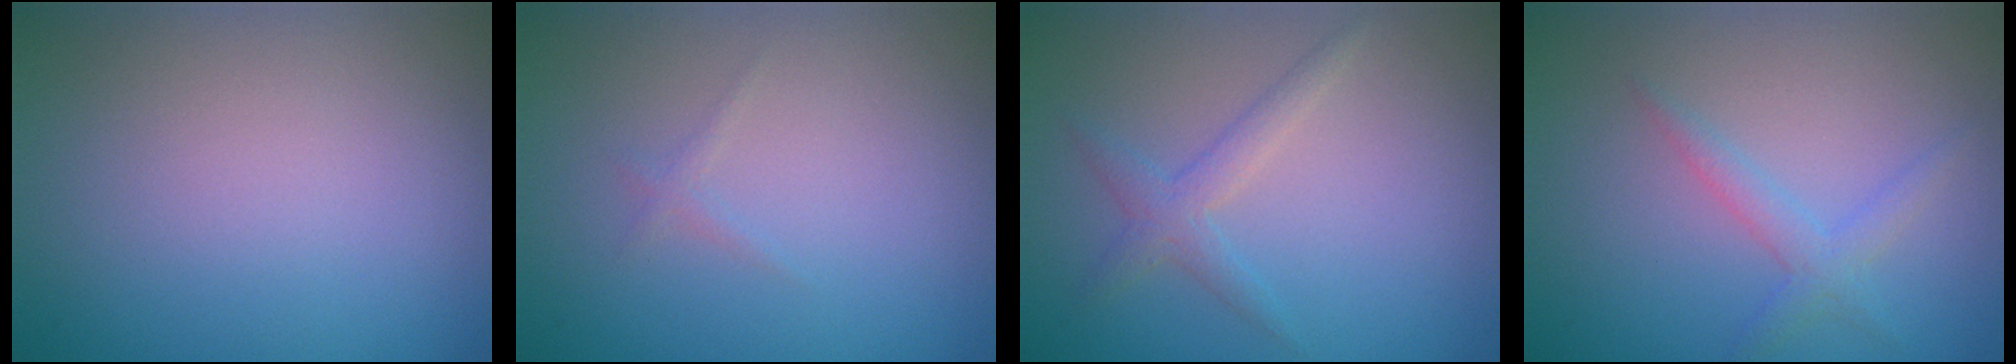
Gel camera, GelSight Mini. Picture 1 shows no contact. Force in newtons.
{"total": 0.6, "press": 0.6, "slide": 0.0}
{"total": 2.0, "press": 2.0, "slide": 0.0}
{"total": 1.9, "press": 1.9, "slide": 0.0}